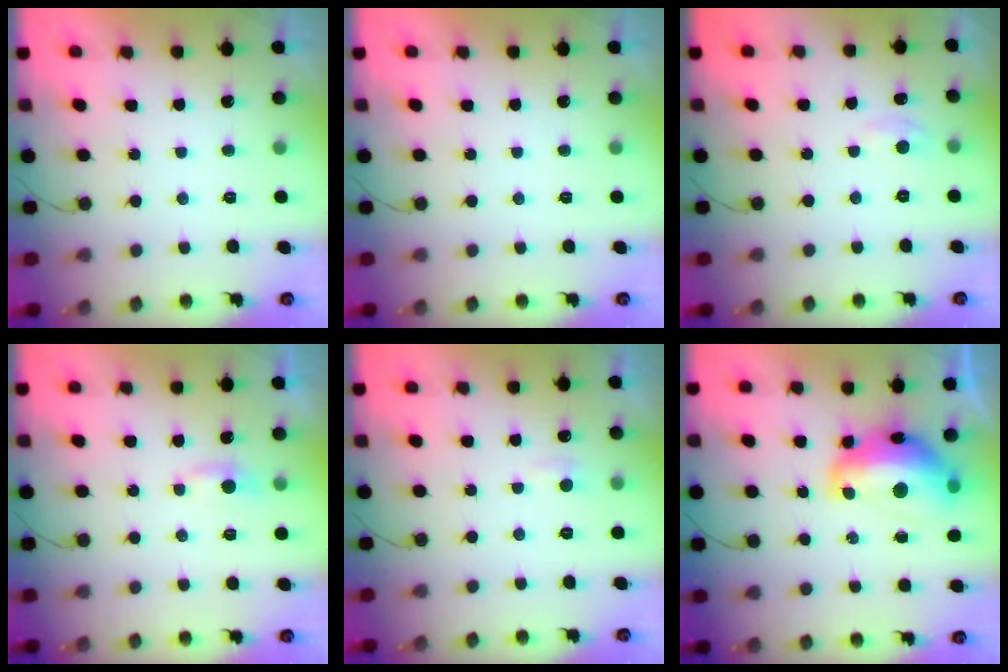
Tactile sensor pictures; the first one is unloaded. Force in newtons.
{"total": 0.0}
{"total": 2.6, "press": 2.6, "slide": 0.3}
{"total": 3.3, "press": 3.3, "slide": 0.4}
{"total": 3.3, "press": 3.3, "slide": 0.4}
{"total": 14.6, "press": 14.5, "slide": 1.7}